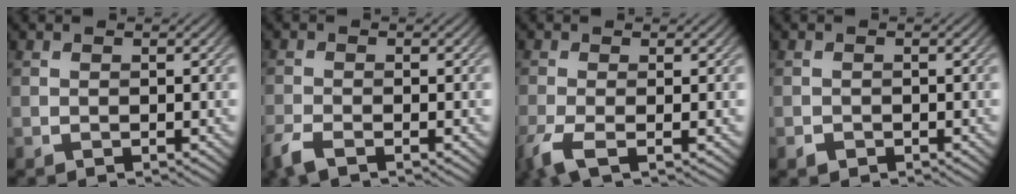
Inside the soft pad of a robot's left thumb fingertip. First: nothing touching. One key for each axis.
{"total": 2.6, "fx": -1.9, "fy": 0.4, "fz": 1.8, "tx": -0.043, "ty": -0.003, "tz": -0.047}
{"total": 3.3, "fx": -1.5, "fy": 0.6, "fz": 2.9, "tx": -0.069, "ty": -0.002, "tz": -0.042}
{"total": 0.8, "fx": -0.5, "fy": 0.6, "fz": 0.2, "tx": -0.003, "ty": 0.000, "tz": -0.012}